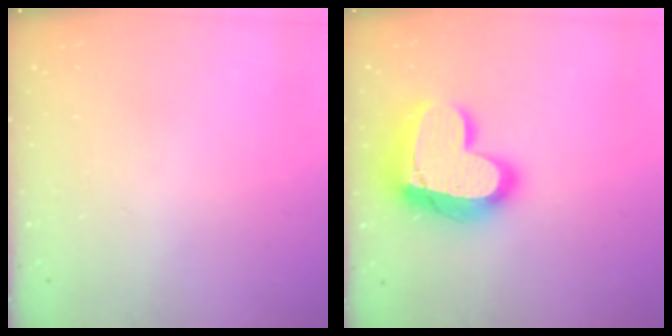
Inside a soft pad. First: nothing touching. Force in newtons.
{"total": 21.4, "press": 21.3, "slide": 1.7}